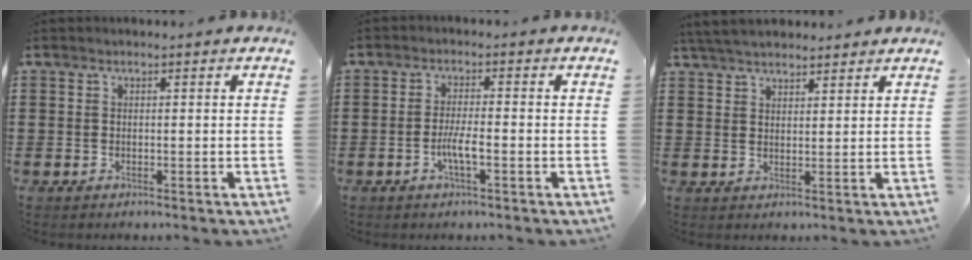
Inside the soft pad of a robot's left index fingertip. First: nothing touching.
{"total": 3.7, "force": [-1.2, 0.7, 3.5], "torque": [-0.066, -0.001, -0.024]}
{"total": 4.3, "force": [4.0, 0.8, 1.3], "torque": [-0.037, -0.002, 0.076]}